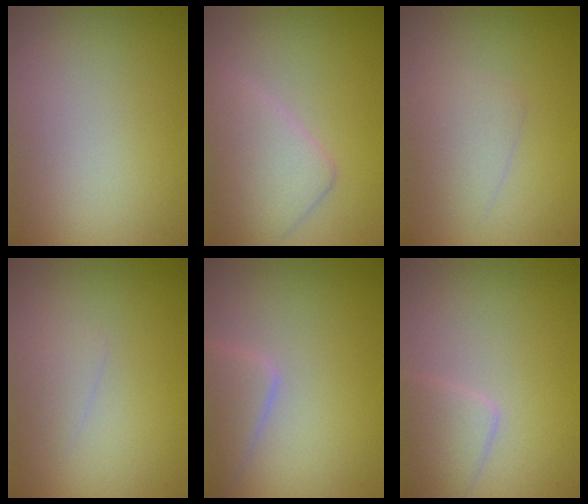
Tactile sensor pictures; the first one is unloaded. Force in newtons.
{"total": 4.1, "press": 4.1, "slide": 0.4}
{"total": 2.1, "press": 2.1, "slide": 0.1}
{"total": 0.9, "press": 0.9, "slide": 0.1}
{"total": 2.7, "press": 2.7, "slide": 0.1}
{"total": 2.5, "press": 2.5, "slide": 0.1}